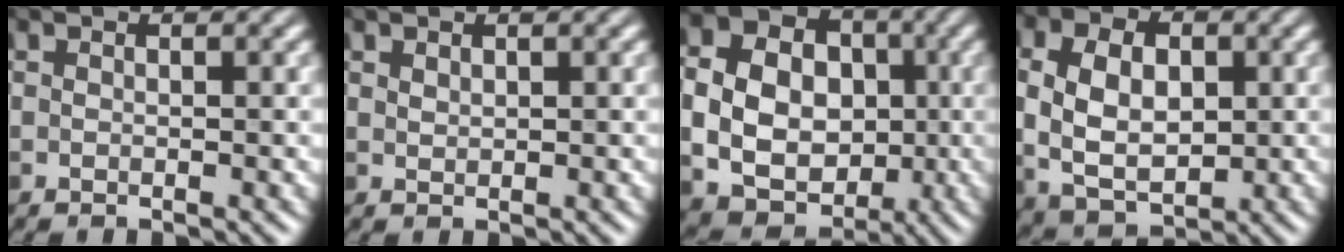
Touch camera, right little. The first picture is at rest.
{"total": 0.6, "force": [0.4, 0.3, 0.2], "torque": [-0.005, -0.002, 0.011]}
{"total": 12.5, "force": [-0.4, 10.7, 6.6], "torque": [-0.132, 0.013, -0.009]}
{"total": 6.8, "force": [0.3, 4.6, 5.0], "torque": [-0.095, 0.001, 0.002]}